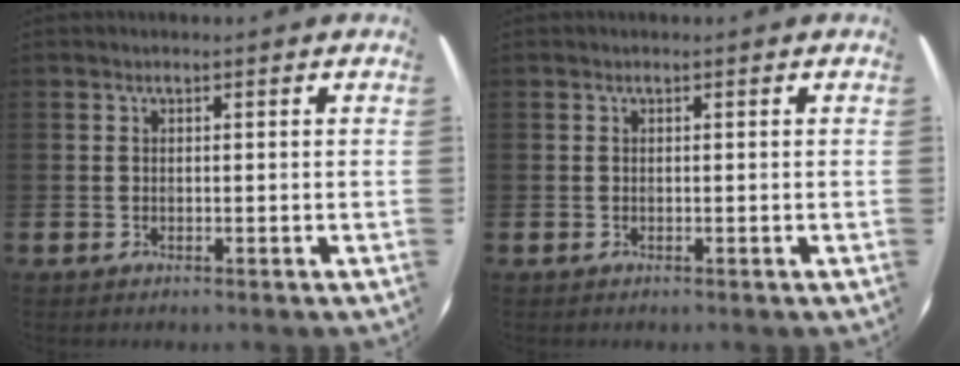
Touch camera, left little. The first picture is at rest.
{"total": 0.0}